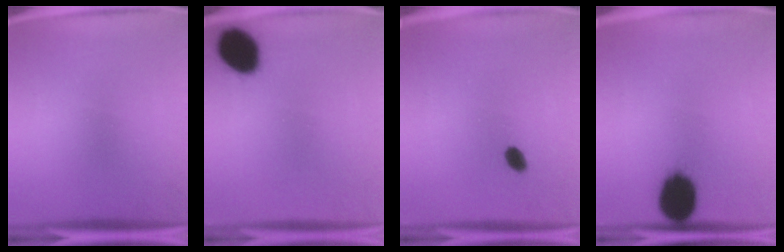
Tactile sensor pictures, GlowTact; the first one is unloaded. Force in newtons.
{"total": 11.4}
{"total": 2.4}
{"total": 13.0}